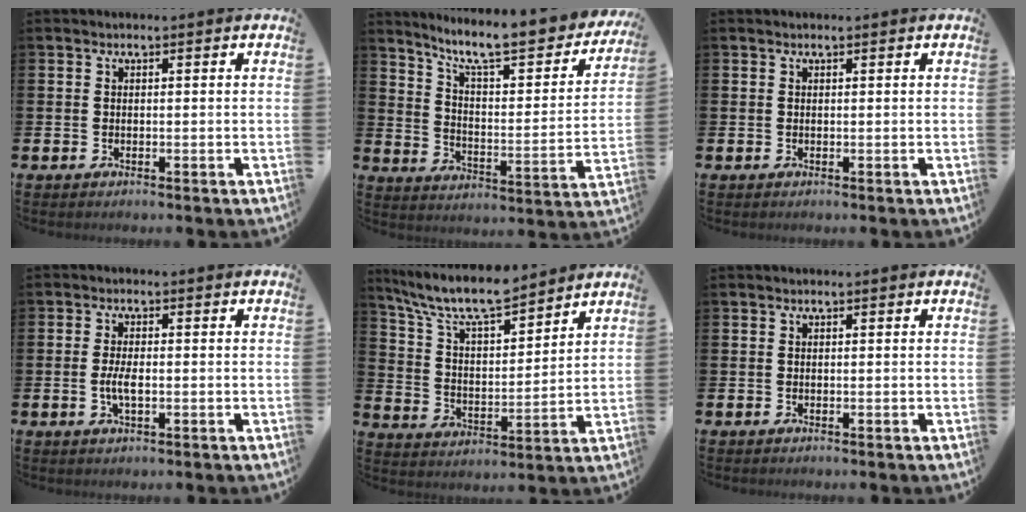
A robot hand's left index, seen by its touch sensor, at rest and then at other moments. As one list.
[{"total": 9.7, "force": [8.4, 1.8, 4.6], "torque": [-0.105, -0.065, 0.136]}, {"total": 0.0}, {"total": 3.0, "force": [-0.6, 1.1, 2.8], "torque": [-0.048, -0.001, -0.011]}, {"total": 9.5, "force": [8.5, 1.9, 3.6], "torque": [-0.109, -0.046, 0.153]}, {"total": 0.0}]